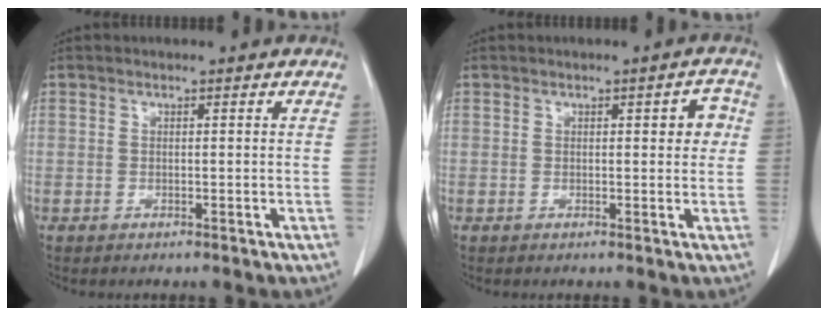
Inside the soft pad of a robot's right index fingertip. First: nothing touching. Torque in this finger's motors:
{"motor_torque": [0.28, -0.09, 0.00, 0.01]}